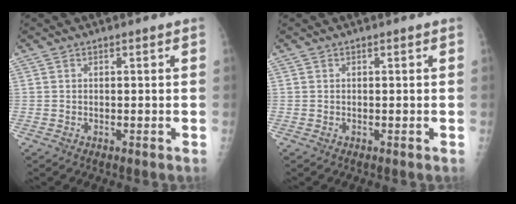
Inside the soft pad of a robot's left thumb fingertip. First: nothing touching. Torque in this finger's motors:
{"motor_torque": [0.00, 0.00, 0.00, -0.01, 0.00]}